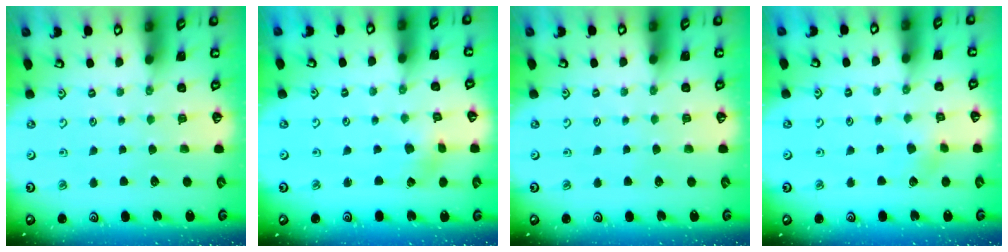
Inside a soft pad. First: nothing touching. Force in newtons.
{"total": 1.1, "press": 1.1, "slide": 0.1}
{"total": 0.0}
{"total": 3.0, "press": 3.0, "slide": 0.3}